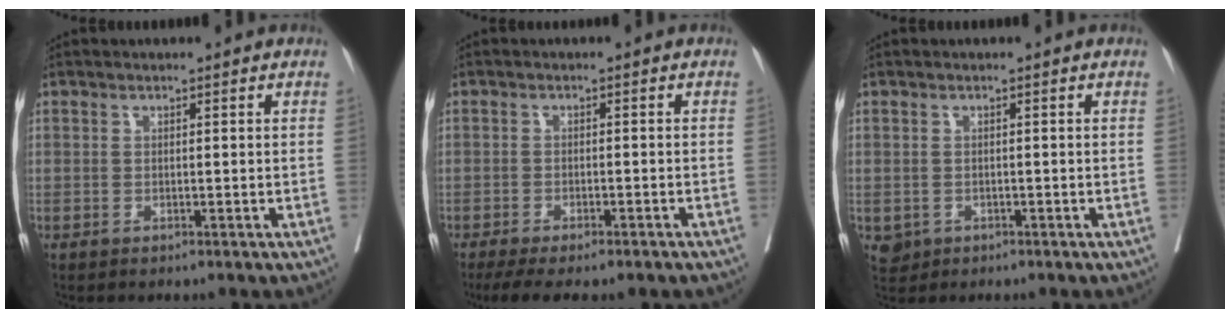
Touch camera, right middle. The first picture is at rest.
{"total": 10.2, "force": [-8.1, 2.0, 5.8], "torque": [-0.080, -0.009, -0.113]}
{"total": 2.1, "force": [-0.6, 1.9, 0.6], "torque": [-0.006, 0.002, -0.001]}